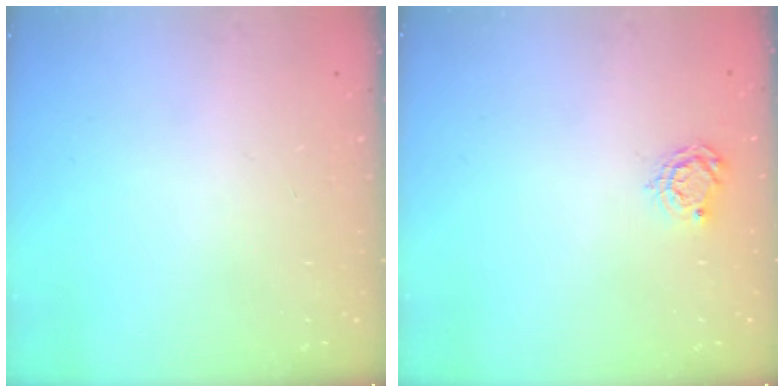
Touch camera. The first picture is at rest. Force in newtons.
{"total": 5.0, "press": 5.0, "slide": 0.4}